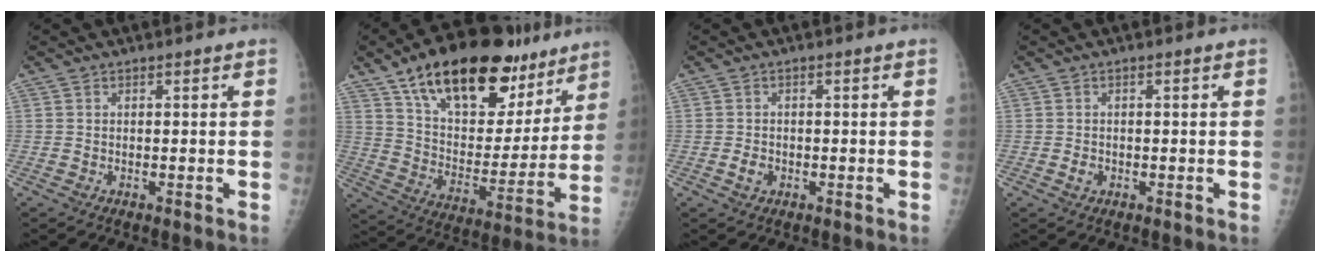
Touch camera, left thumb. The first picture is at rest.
{"total": 27.9, "force": [17.8, 13.4, 16.8], "torque": [-0.223, -0.045, 0.284]}
{"total": 2.1, "force": [-0.7, 1.6, 1.1], "torque": [-0.013, 0.004, -0.011]}
{"total": 1.4, "force": [-0.4, 1.2, 0.7], "torque": [-0.006, 0.002, -0.007]}